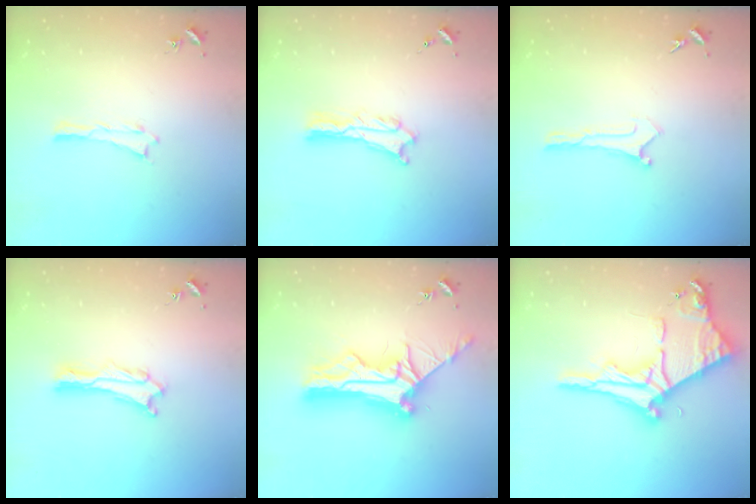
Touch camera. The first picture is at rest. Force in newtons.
{"total": 2.7, "press": 2.6, "slide": 0.3}
{"total": 0.0}
{"total": 1.9, "press": 1.9, "slide": 0.2}
{"total": 12.0, "press": 12.0, "slide": 1.2}
{"total": 10.0, "press": 10.0, "slide": 0.8}